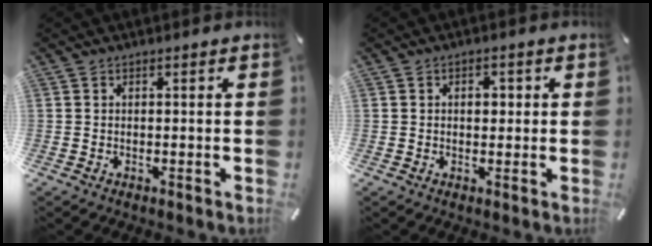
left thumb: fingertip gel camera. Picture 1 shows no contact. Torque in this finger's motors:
{"motor_torque": [0.52, 0.42, 0.28, -0.21, -0.01]}